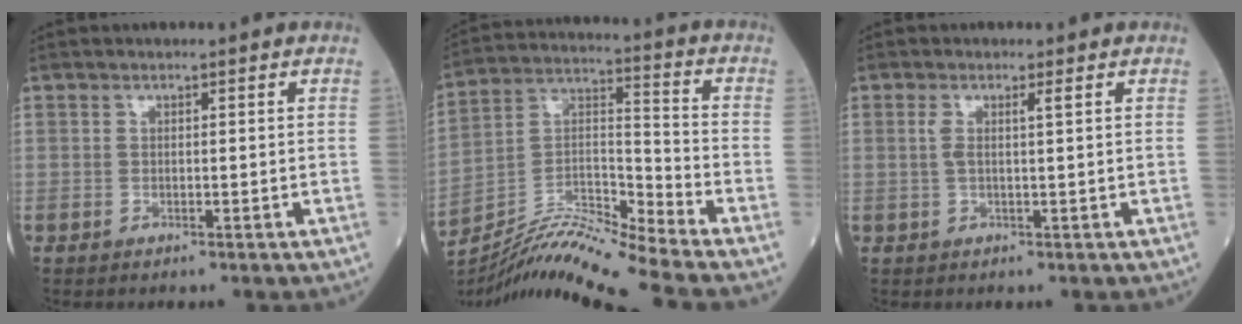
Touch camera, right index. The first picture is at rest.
{"total": 14.2, "force": [-13.1, -2.3, 5.1], "torque": [-0.094, 0.021, -0.238]}
{"total": 2.0, "force": [0.6, 0.0, 1.9], "torque": [-0.048, 0.013, 0.013]}